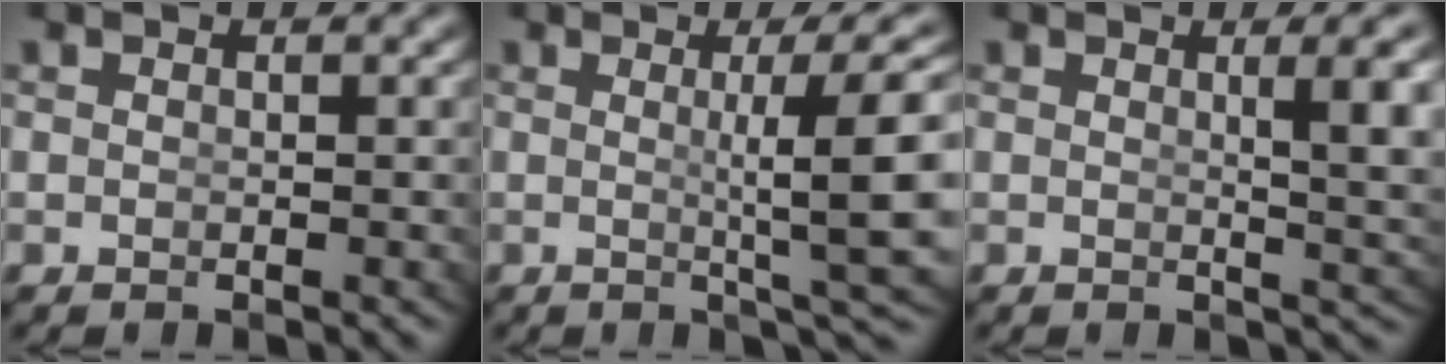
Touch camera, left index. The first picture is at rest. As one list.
[{"total": 6.8, "force": [0.4, 0.6, 6.7], "torque": [-0.087, -0.001, 0.010]}, {"total": 4.0, "force": [0.9, 0.2, 3.9], "torque": [-0.043, -0.006, 0.021]}]